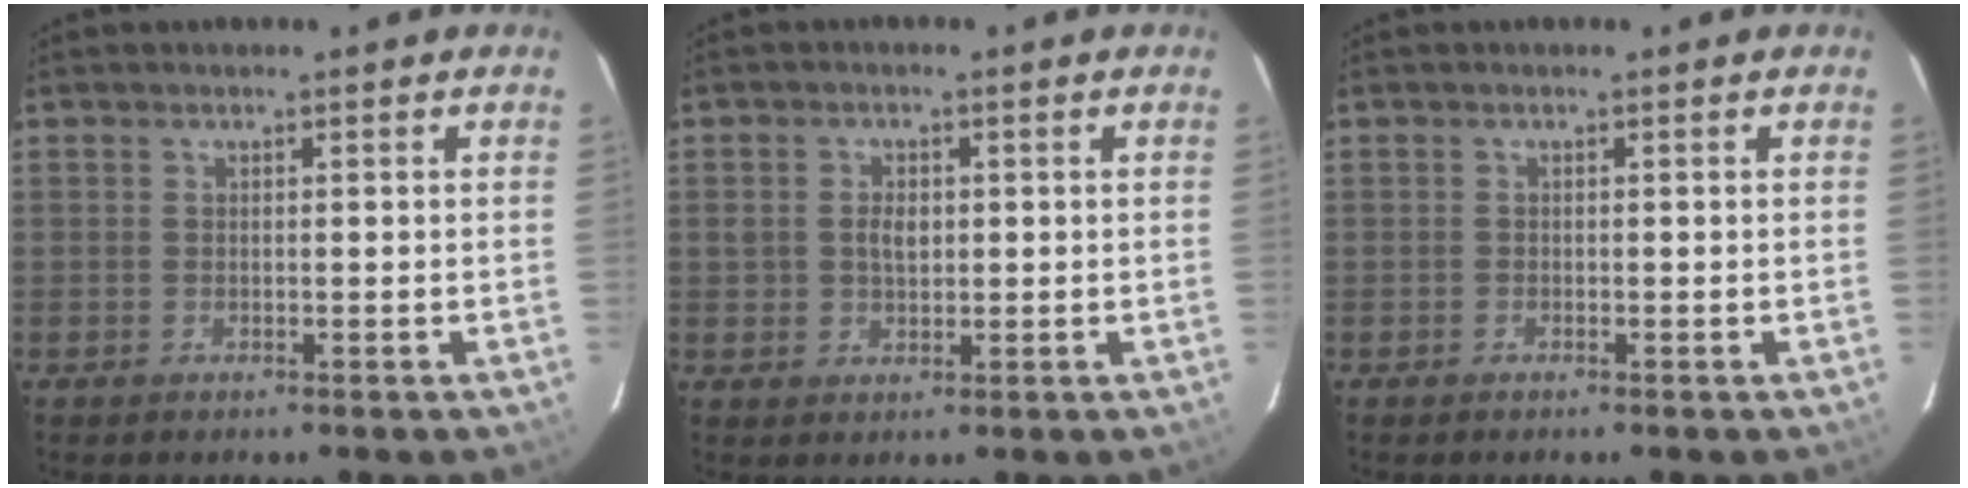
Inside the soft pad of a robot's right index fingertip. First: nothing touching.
{"total": 3.2, "force": [0.4, 2.3, 2.2], "torque": [-0.039, 0.004, 0.009]}
{"total": 0.0}